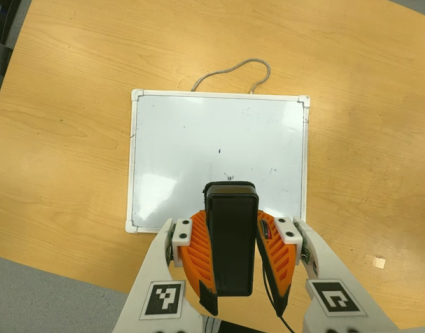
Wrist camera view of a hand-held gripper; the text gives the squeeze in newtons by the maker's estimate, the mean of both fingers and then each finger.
{"total": 6.3, "left": 5.5, "right": 7.0}